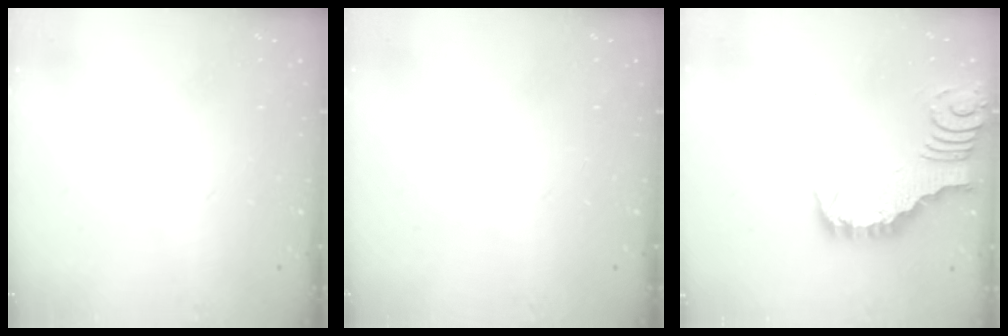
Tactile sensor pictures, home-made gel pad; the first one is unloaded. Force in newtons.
{"total": 0.0}
{"total": 3.2, "press": 3.2, "slide": 0.4}